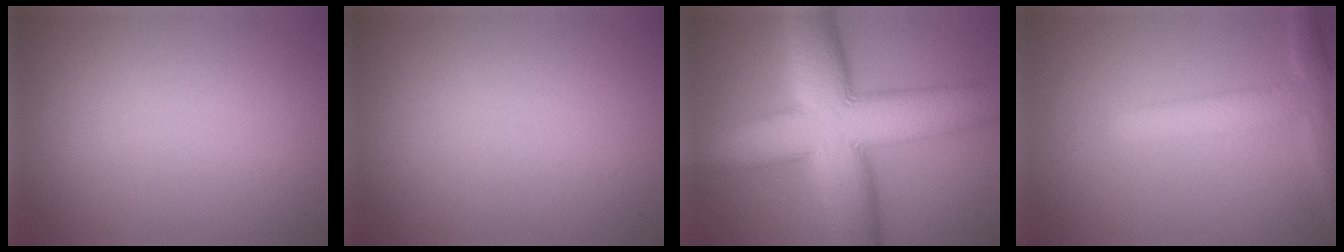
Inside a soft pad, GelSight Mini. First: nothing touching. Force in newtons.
{"total": 0.0}
{"total": 13.9, "press": 13.9, "slide": 0.3}
{"total": 3.7, "press": 3.7, "slide": 0.2}